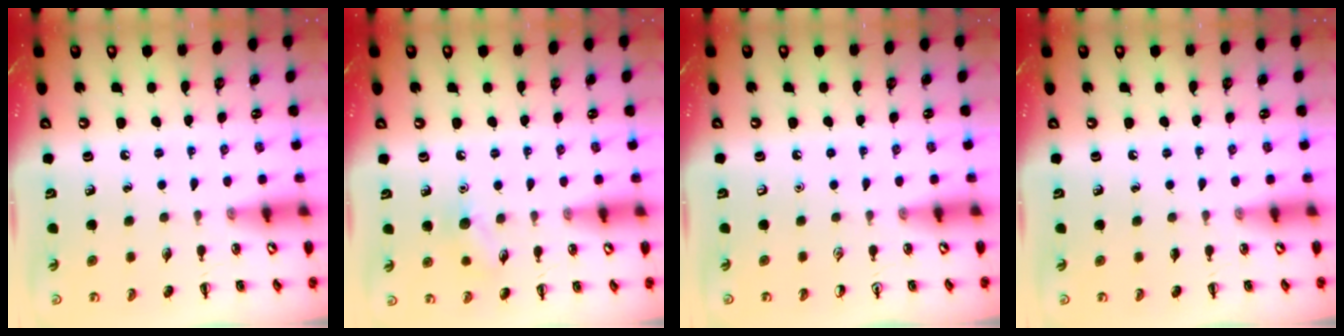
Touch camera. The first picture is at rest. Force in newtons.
{"total": 7.9, "press": 7.8, "slide": 1.7}
{"total": 0.0}
{"total": 0.0}